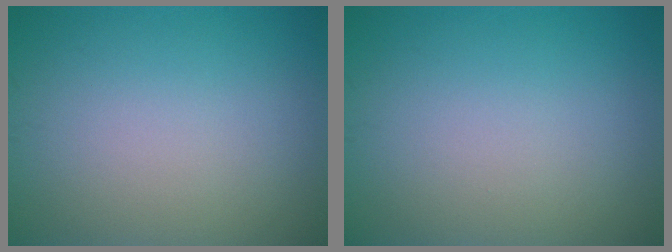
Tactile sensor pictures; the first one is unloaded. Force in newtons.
{"total": 0.0}